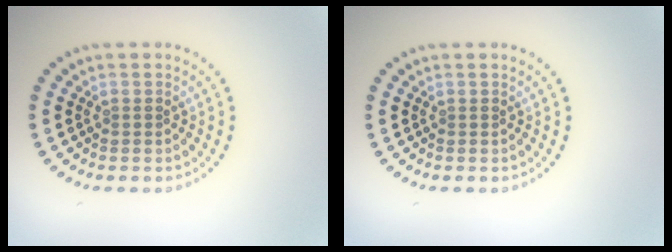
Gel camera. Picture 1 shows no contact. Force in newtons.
{"total": 0.0}